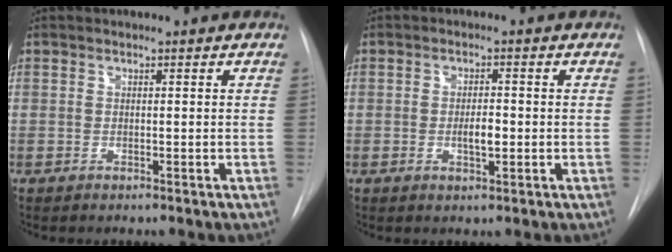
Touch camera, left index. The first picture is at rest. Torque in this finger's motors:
{"motor_torque": [0.42, 0.07, 0.06, 0.03]}